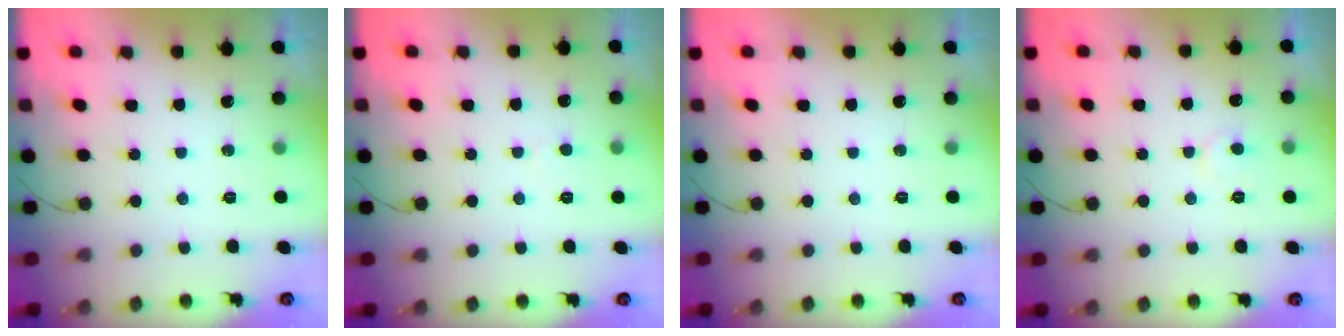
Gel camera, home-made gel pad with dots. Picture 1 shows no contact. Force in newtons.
{"total": 2.6, "press": 2.6, "slide": 0.3}
{"total": 0.0}
{"total": 4.7, "press": 4.7, "slide": 0.4}